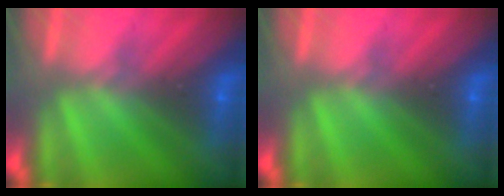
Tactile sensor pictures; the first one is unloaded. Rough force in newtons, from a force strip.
{"total": 0.0}